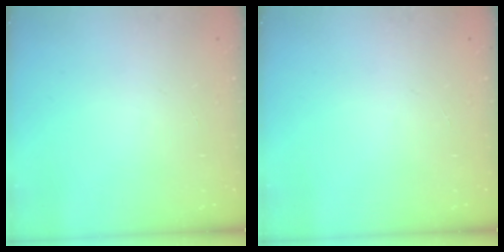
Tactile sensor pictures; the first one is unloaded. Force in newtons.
{"total": 0.0}